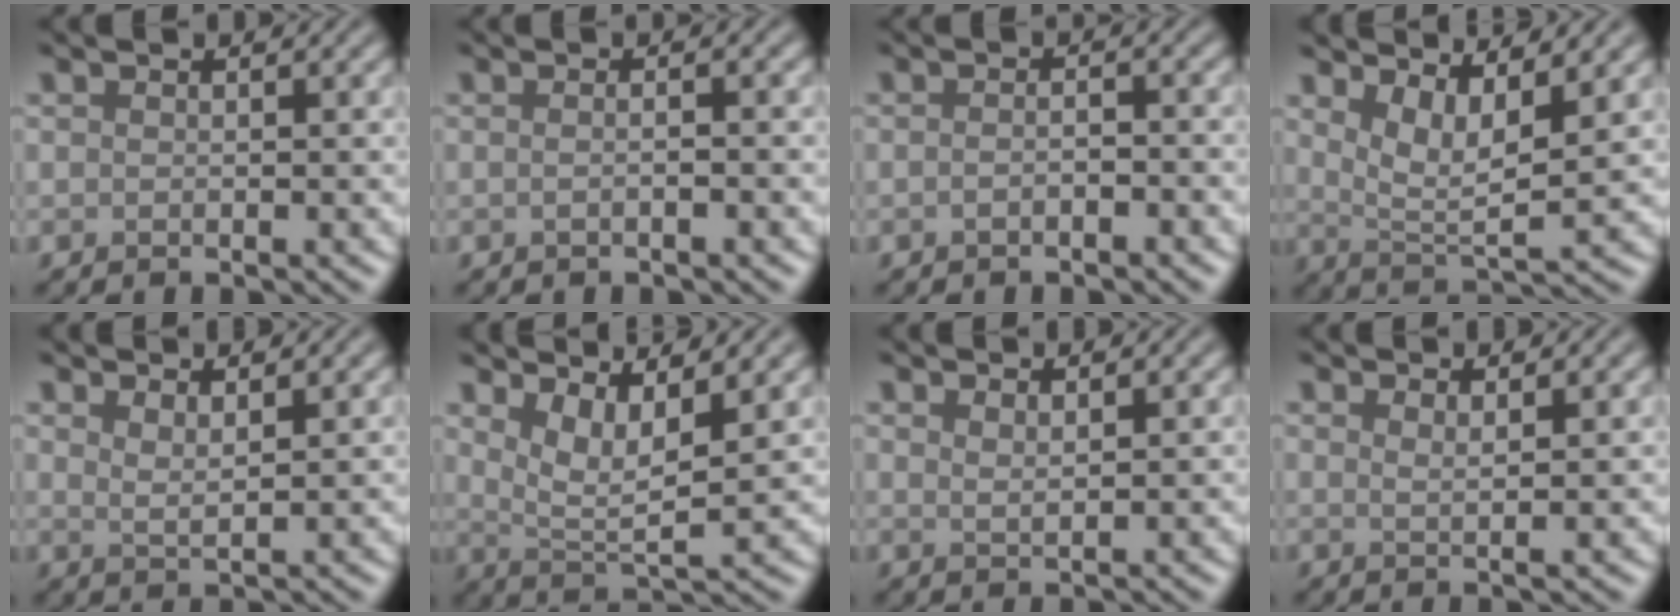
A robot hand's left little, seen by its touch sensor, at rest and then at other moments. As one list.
[{"total": 2.3, "force": [0.3, 1.1, 2.0], "torque": [-0.007, -0.004, -0.016]}, {"total": 1.4, "force": [-0.7, 0.4, 1.1], "torque": [-0.022, 0.001, -0.016]}, {"total": 4.6, "force": [2.5, 1.3, 3.6], "torque": [-0.071, -0.011, 0.050]}, {"total": 2.0, "force": [1.5, 0.5, 1.2], "torque": [-0.021, -0.003, 0.027]}, {"total": 4.5, "force": [2.5, 1.2, 3.5], "torque": [-0.070, -0.011, 0.050]}, {"total": 1.3, "force": [1.0, 0.3, 0.6], "torque": [-0.013, -0.001, 0.019]}, {"total": 1.6, "force": [1.1, 0.4, 1.1], "torque": [-0.012, 0.000, 0.014]}]